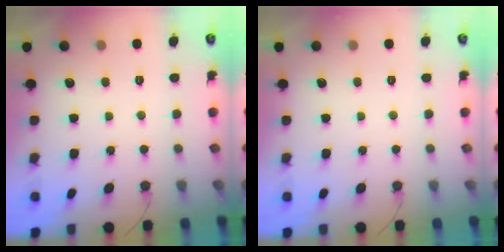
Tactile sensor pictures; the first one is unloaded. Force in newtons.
{"total": 0.0}